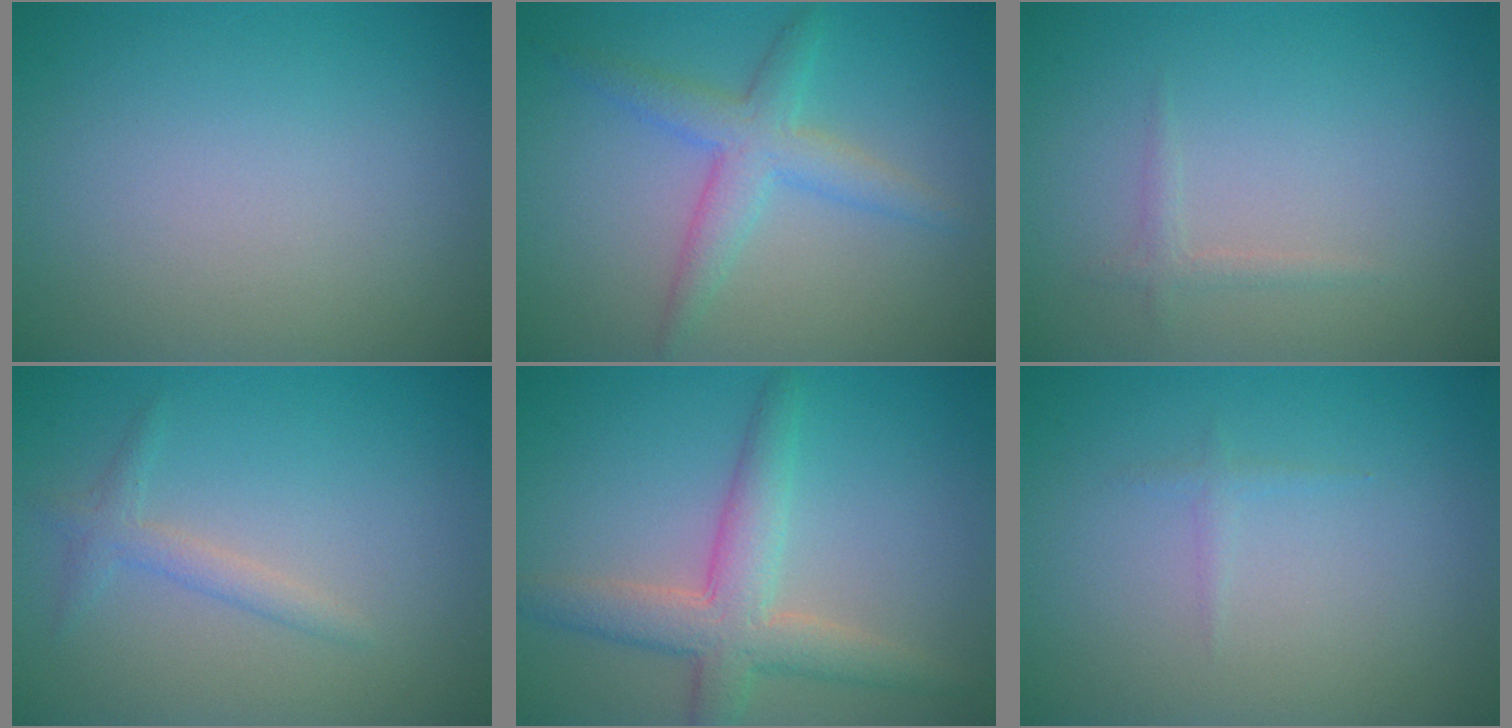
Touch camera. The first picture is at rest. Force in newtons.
{"total": 3.5, "press": 3.5, "slide": 0.1}
{"total": 0.9, "press": 0.9, "slide": 0.0}
{"total": 1.6, "press": 1.6, "slide": 0.1}
{"total": 4.8, "press": 4.8, "slide": 0.4}
{"total": 0.6, "press": 0.6, "slide": 0.1}